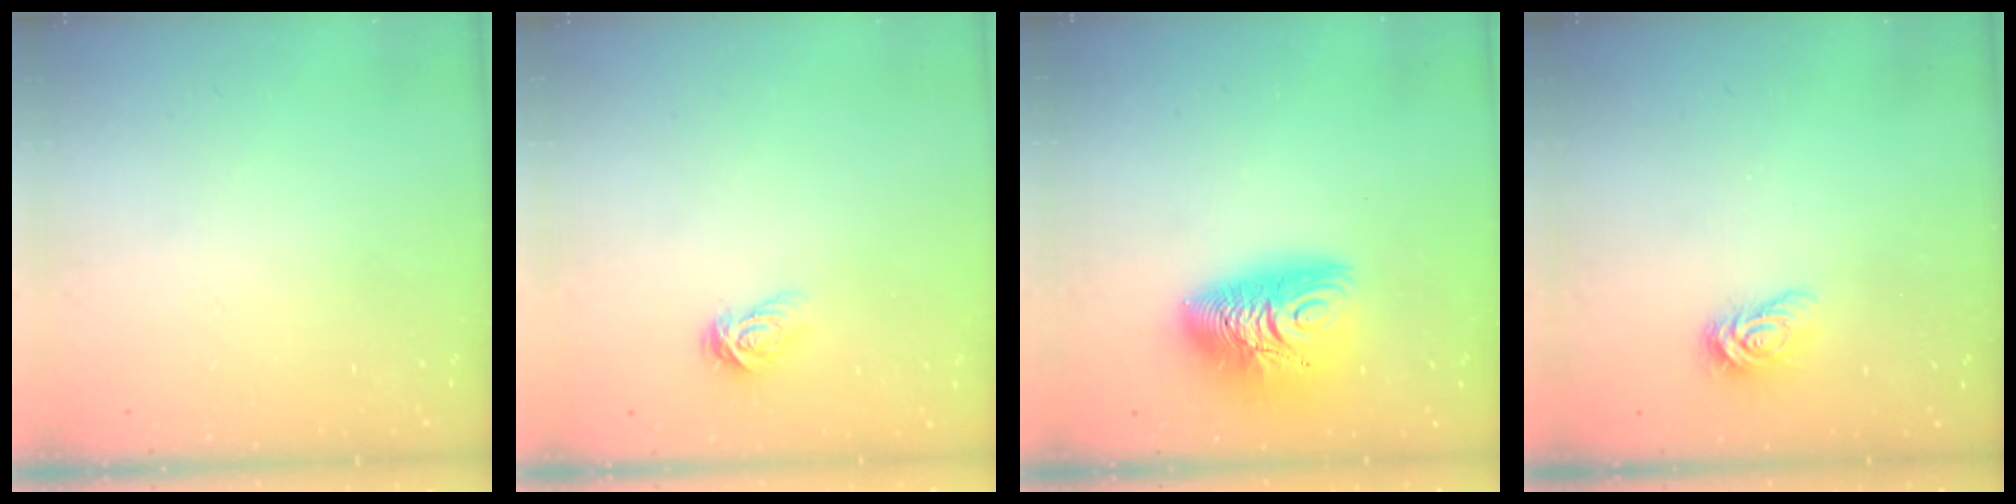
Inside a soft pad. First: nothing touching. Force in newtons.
{"total": 3.8, "press": 3.8, "slide": 0.2}
{"total": 15.7, "press": 15.6, "slide": 1.7}
{"total": 5.2, "press": 5.2, "slide": 0.1}